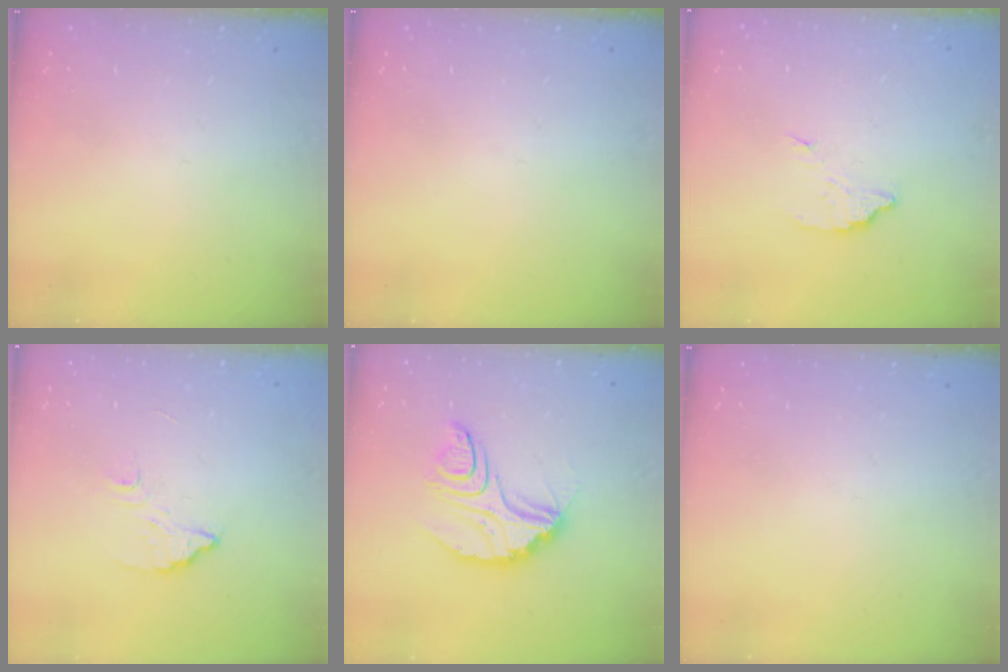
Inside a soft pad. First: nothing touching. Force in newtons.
{"total": 0.0}
{"total": 2.9, "press": 2.9, "slide": 0.0}
{"total": 3.5, "press": 3.5, "slide": 0.3}
{"total": 10.4, "press": 10.4, "slide": 0.8}
{"total": 0.0}